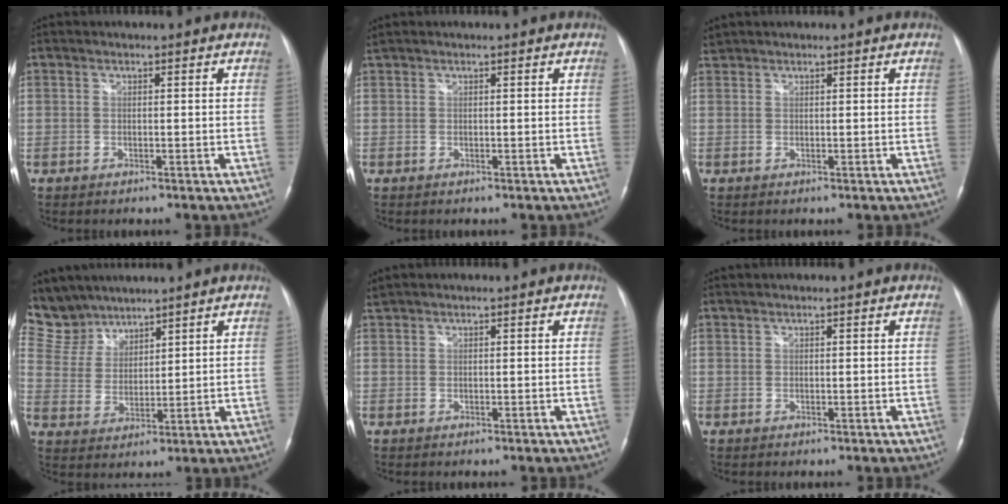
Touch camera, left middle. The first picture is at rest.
{"total": 0.8, "force": [0.7, 0.0, 0.4], "torque": [-0.018, 0.027, 0.021]}
{"total": 1.0, "force": [1.0, 0.1, -0.2], "torque": [-0.007, 0.016, 0.027]}
{"total": 9.0, "force": [8.2, 3.6, 0.2], "torque": [-0.016, 0.013, 0.179]}
{"total": 1.1, "force": [1.0, -0.1, 0.3], "torque": [-0.015, 0.023, 0.028]}
{"total": 0.9, "force": [0.9, -0.1, 0.2], "torque": [-0.008, 0.011, 0.022]}